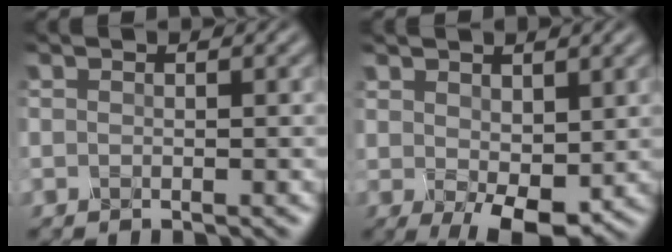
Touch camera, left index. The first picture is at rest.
{"total": 4.5, "force": [0.4, 2.4, 3.8], "torque": [-0.074, -0.011, 0.015]}